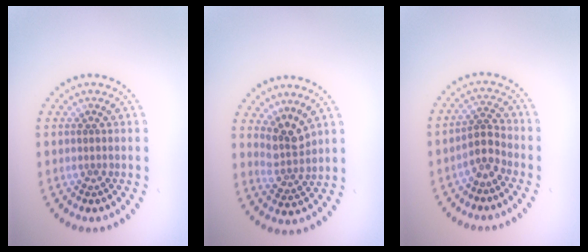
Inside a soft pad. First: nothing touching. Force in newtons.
{"total": 2.7, "press": 2.0, "slide": 1.8}
{"total": 2.4, "press": 1.8, "slide": 1.6}